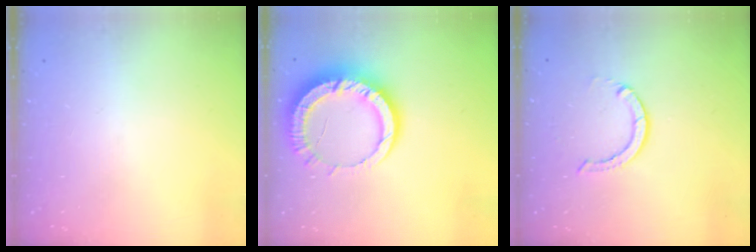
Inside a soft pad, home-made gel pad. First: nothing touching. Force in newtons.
{"total": 14.2, "press": 14.1, "slide": 1.5}
{"total": 3.7, "press": 3.7, "slide": 0.3}